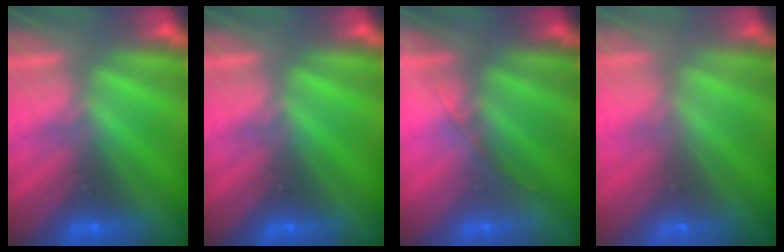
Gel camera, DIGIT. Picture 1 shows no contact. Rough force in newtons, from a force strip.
{"total": 0.0}
{"total": 1.5}
{"total": 9.1}